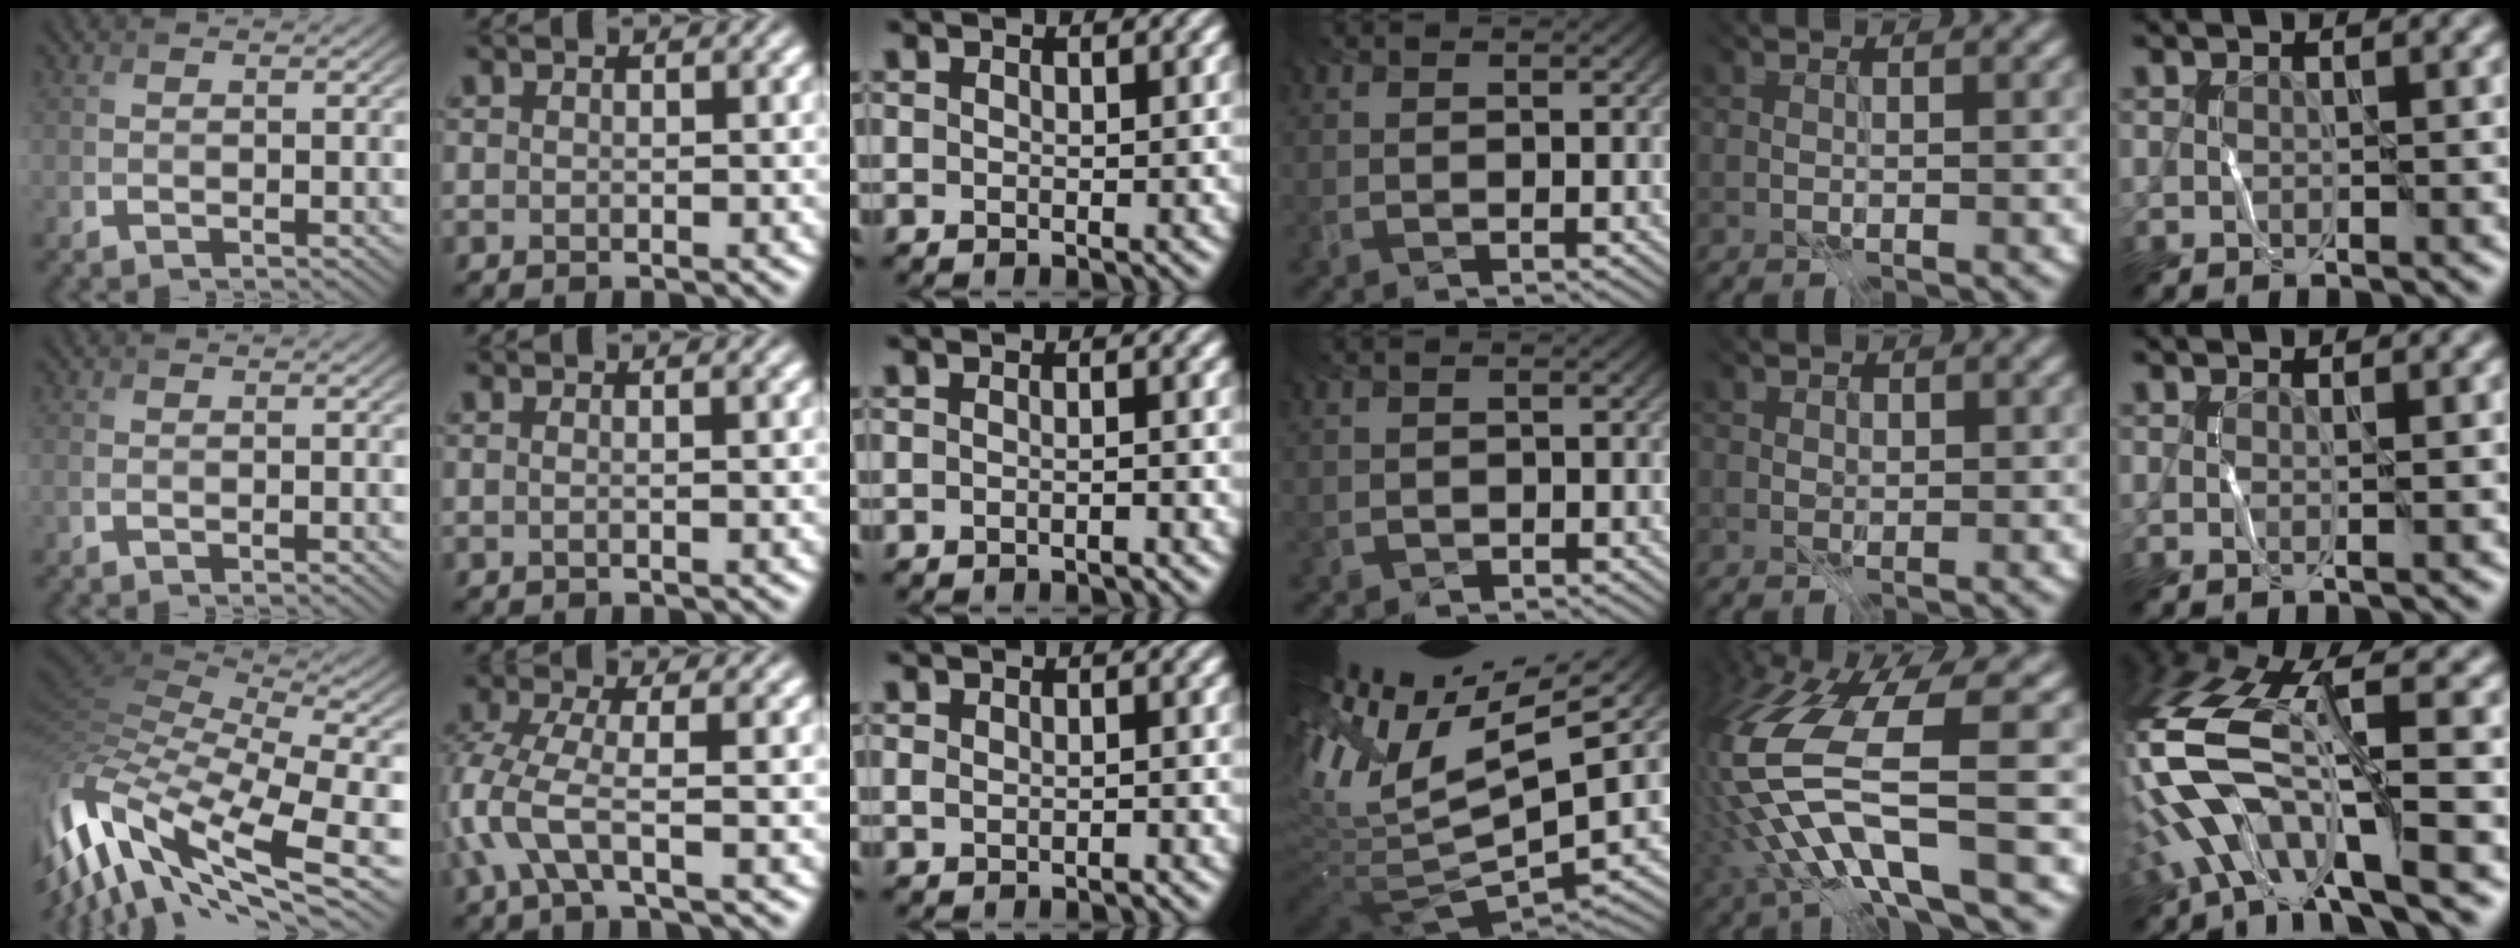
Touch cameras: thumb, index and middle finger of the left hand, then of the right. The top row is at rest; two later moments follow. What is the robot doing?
{"motion": "wrap", "object": "wrapping paper"}